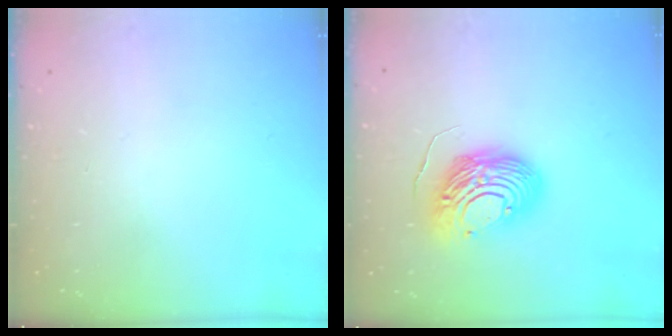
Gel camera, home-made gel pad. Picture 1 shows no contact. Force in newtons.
{"total": 14.1, "press": 14.1, "slide": 1.2}